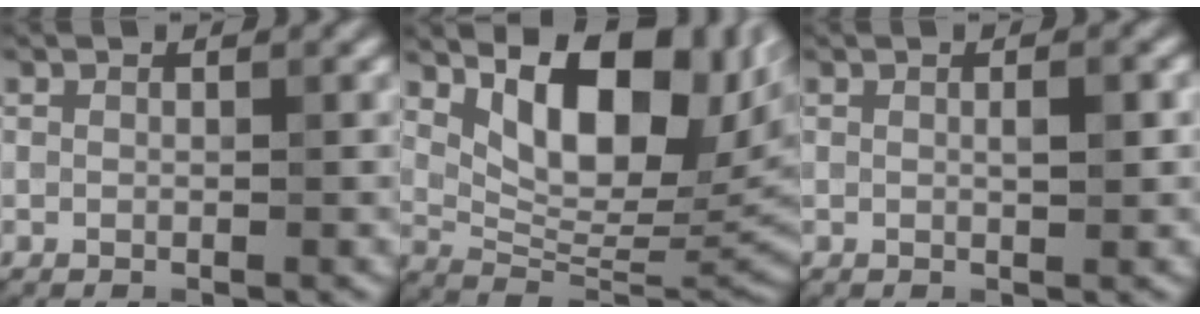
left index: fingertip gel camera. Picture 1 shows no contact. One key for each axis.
{"total": 11.8, "fx": 4.6, "fy": 5.5, "fz": 9.4, "tx": -0.136, "ty": -0.009, "tz": 0.086}
{"total": 1.3, "fx": 0.2, "fy": 0.3, "fz": 1.2, "tx": -0.019, "ty": 0.000, "tz": 0.003}